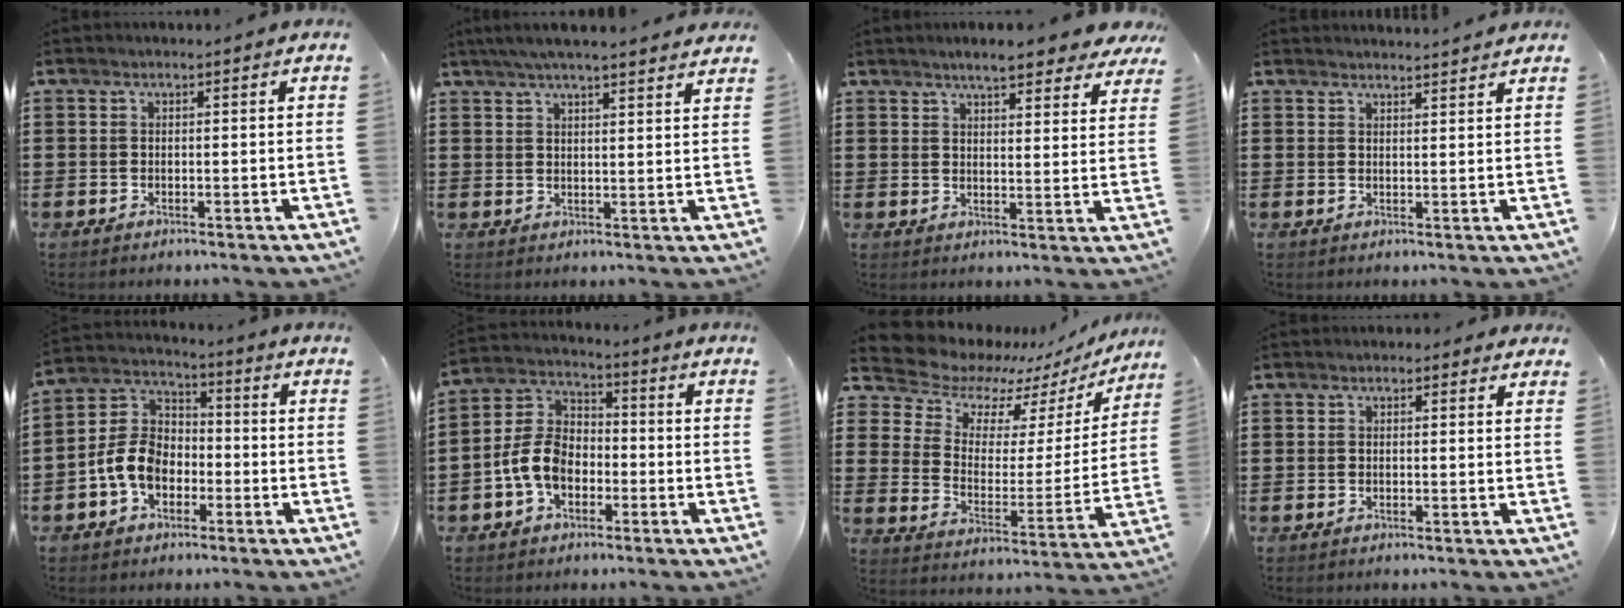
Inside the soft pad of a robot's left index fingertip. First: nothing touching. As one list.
[{"total": 4.3, "force": [3.9, 0.1, 1.9], "torque": [-0.048, -0.005, 0.070]}, {"total": 5.9, "force": [5.2, 0.5, 2.7], "torque": [-0.062, -0.015, 0.091]}, {"total": 2.0, "force": [2.0, -0.1, 0.0], "torque": [-0.006, -0.003, 0.040]}, {"total": 8.0, "force": [-3.0, 5.8, 4.7], "torque": [-0.129, 0.008, -0.066]}, {"total": 7.9, "force": [-2.9, 5.4, 5.0], "torque": [-0.134, 0.008, -0.065]}, {"total": 8.6, "force": [7.9, 2.9, 1.7], "torque": [-0.066, -0.063, 0.135]}, {"total": 0.8, "force": [0.4, 0.6, 0.3], "torque": [-0.009, 0.007, 0.007]}]